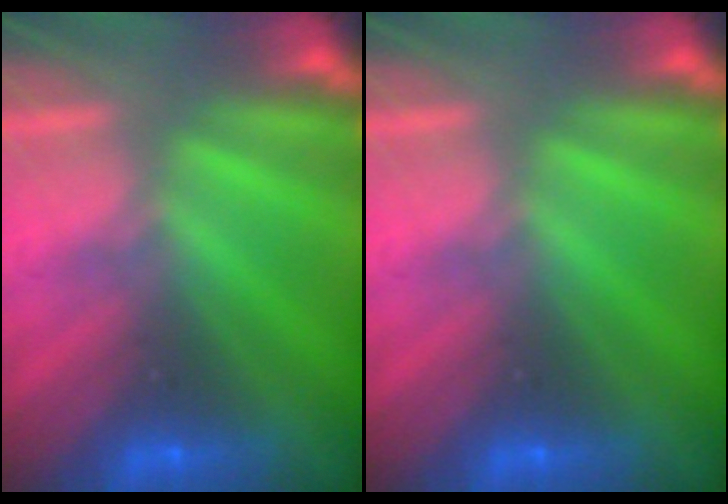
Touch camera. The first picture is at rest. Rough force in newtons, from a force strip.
{"total": 0.0}